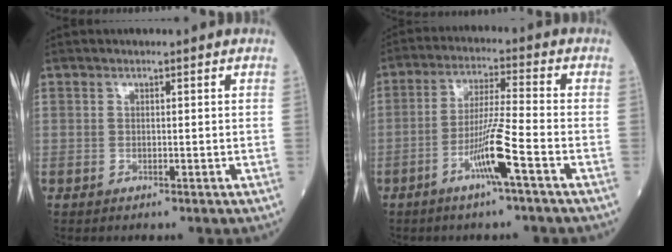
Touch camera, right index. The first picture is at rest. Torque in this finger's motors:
{"motor_torque": [1.41, -0.72, 0.80, 0.21]}